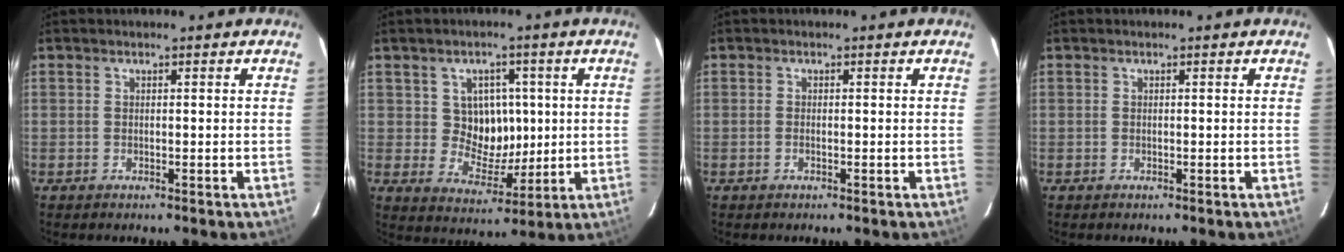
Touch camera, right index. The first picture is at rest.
{"total": 8.2, "force": [1.2, 7.3, 3.4], "torque": [-0.056, 0.004, 0.031]}
{"total": 0.8, "force": [-0.3, 0.4, 0.6], "torque": [-0.014, 0.000, -0.006]}
{"total": 0.0}